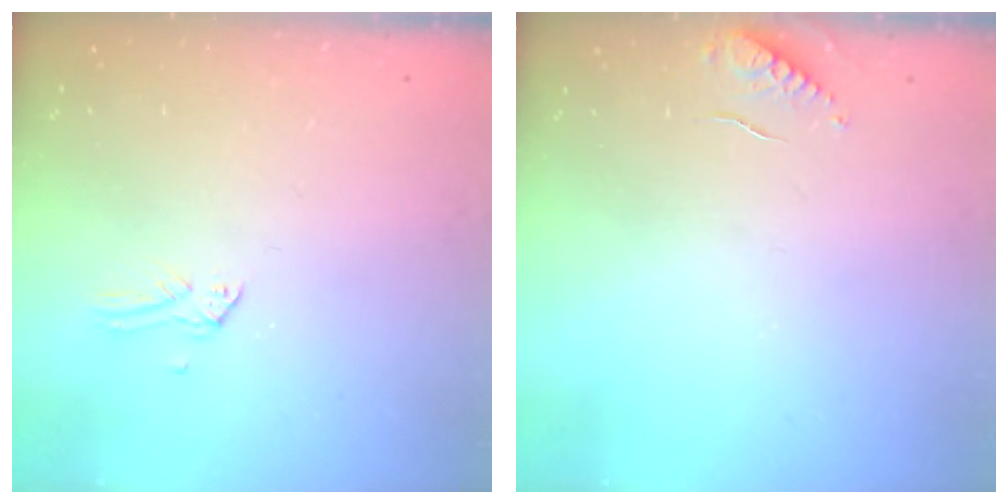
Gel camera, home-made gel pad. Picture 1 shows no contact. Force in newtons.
{"total": 5.6, "press": 5.6, "slide": 0.8}